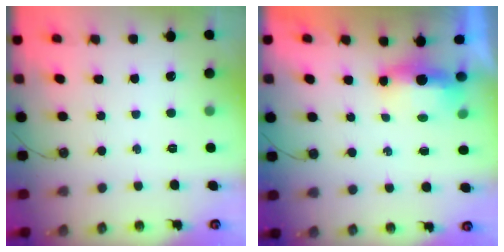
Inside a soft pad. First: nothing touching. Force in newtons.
{"total": 13.6, "press": 6.7, "slide": 11.8}